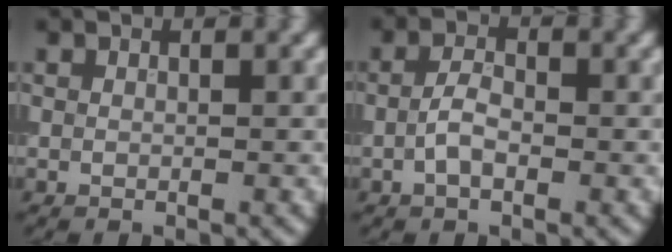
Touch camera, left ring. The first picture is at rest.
{"total": 2.4, "force": [-0.7, 1.2, 2.0], "torque": [-0.042, 0.003, -0.019]}